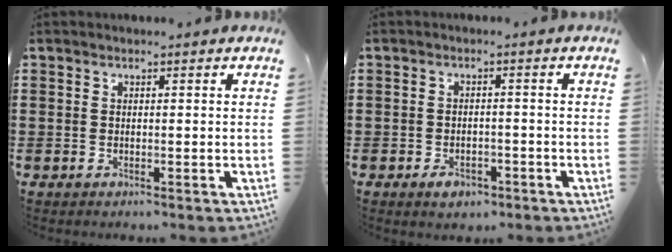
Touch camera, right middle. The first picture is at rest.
{"total": 2.3, "force": [-1.6, 1.3, 0.9], "torque": [-0.020, 0.002, -0.033]}